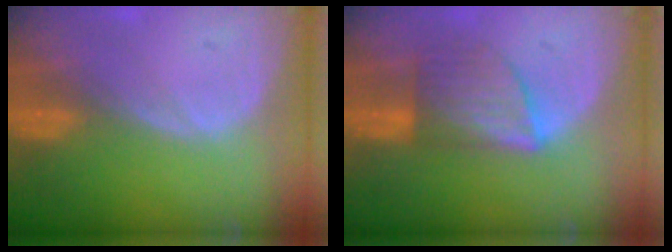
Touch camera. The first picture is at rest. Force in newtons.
{"total": 6.1, "press": 6.1, "slide": 0.3}